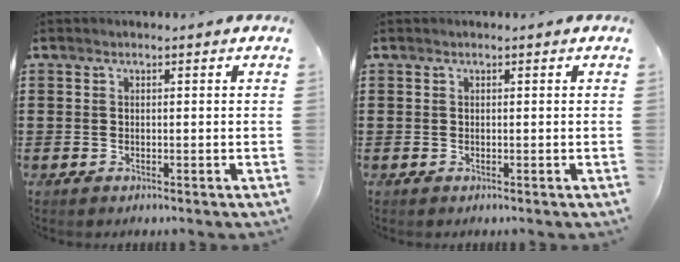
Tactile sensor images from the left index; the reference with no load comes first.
{"total": 0.0}